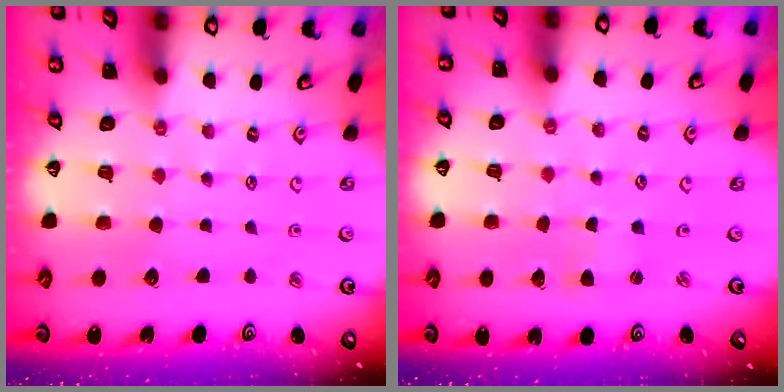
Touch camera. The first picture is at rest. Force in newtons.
{"total": 1.2, "press": 1.2, "slide": 0.3}